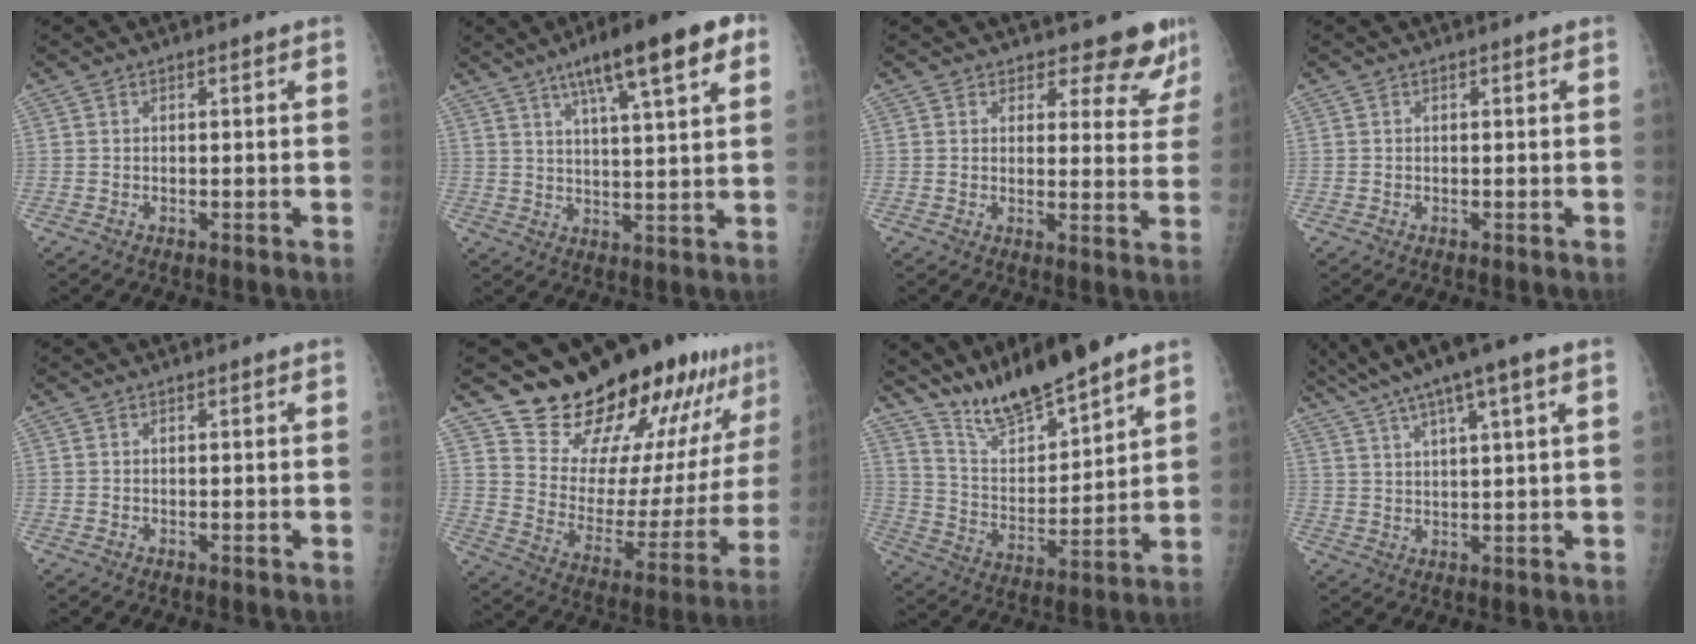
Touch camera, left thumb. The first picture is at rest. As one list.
[{"total": 15.0, "force": [7.9, 2.9, 12.5], "torque": [-0.178, -0.011, 0.119]}, {"total": 9.0, "force": [8.0, 3.8, 1.8], "torque": [0.021, -0.057, 0.075]}, {"total": 0.0}, {"total": 0.0}, {"total": 24.7, "force": [21.2, 7.8, 10.0], "torque": [-0.107, -0.145, 0.302]}, {"total": 14.8, "force": [12.4, 2.8, 7.5], "torque": [-0.110, -0.076, 0.234]}, {"total": 13.7, "force": [8.5, 1.8, 10.5], "torque": [-0.189, 0.018, 0.145]}]